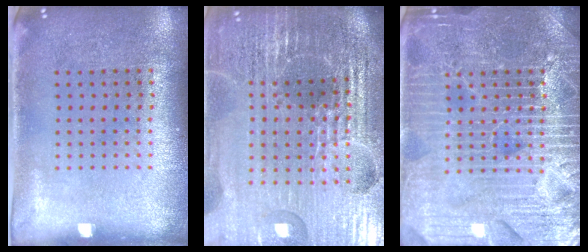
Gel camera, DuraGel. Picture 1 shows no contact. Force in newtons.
{"total": 6.8, "press": 5.9, "slide": 3.4}
{"total": 7.0, "press": 7.0, "slide": 0.8}